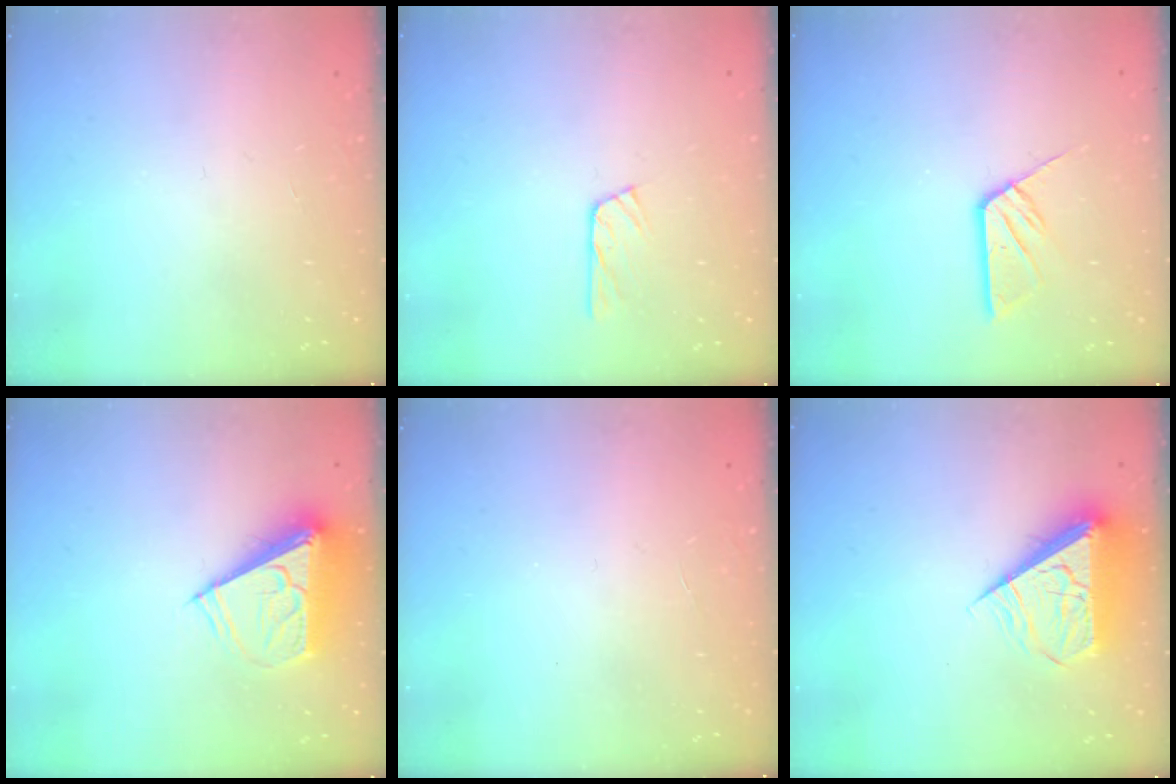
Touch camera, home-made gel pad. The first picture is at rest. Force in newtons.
{"total": 5.0, "press": 4.9, "slide": 0.6}
{"total": 7.4, "press": 7.4, "slide": 0.4}
{"total": 9.1, "press": 9.1, "slide": 0.5}
{"total": 0.0}
{"total": 8.5, "press": 8.4, "slide": 1.3}